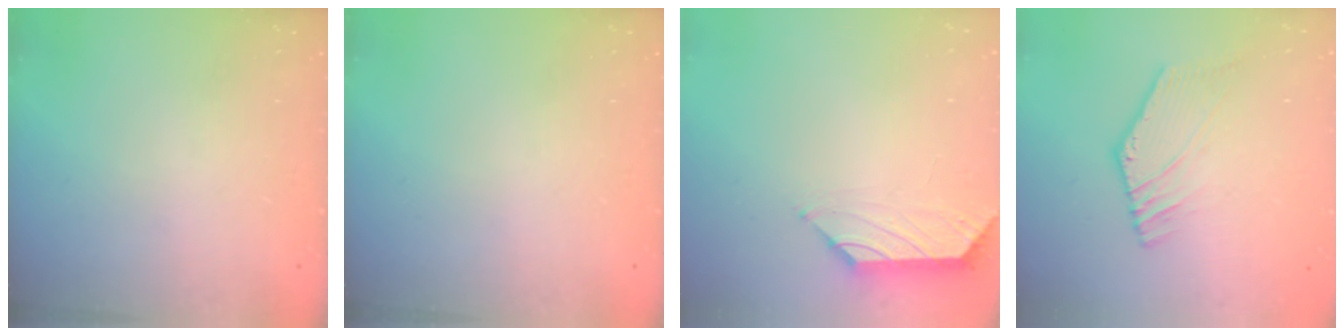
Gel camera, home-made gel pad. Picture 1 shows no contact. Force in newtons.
{"total": 0.0}
{"total": 0.0}
{"total": 1.0, "press": 0.4, "slide": 0.9}